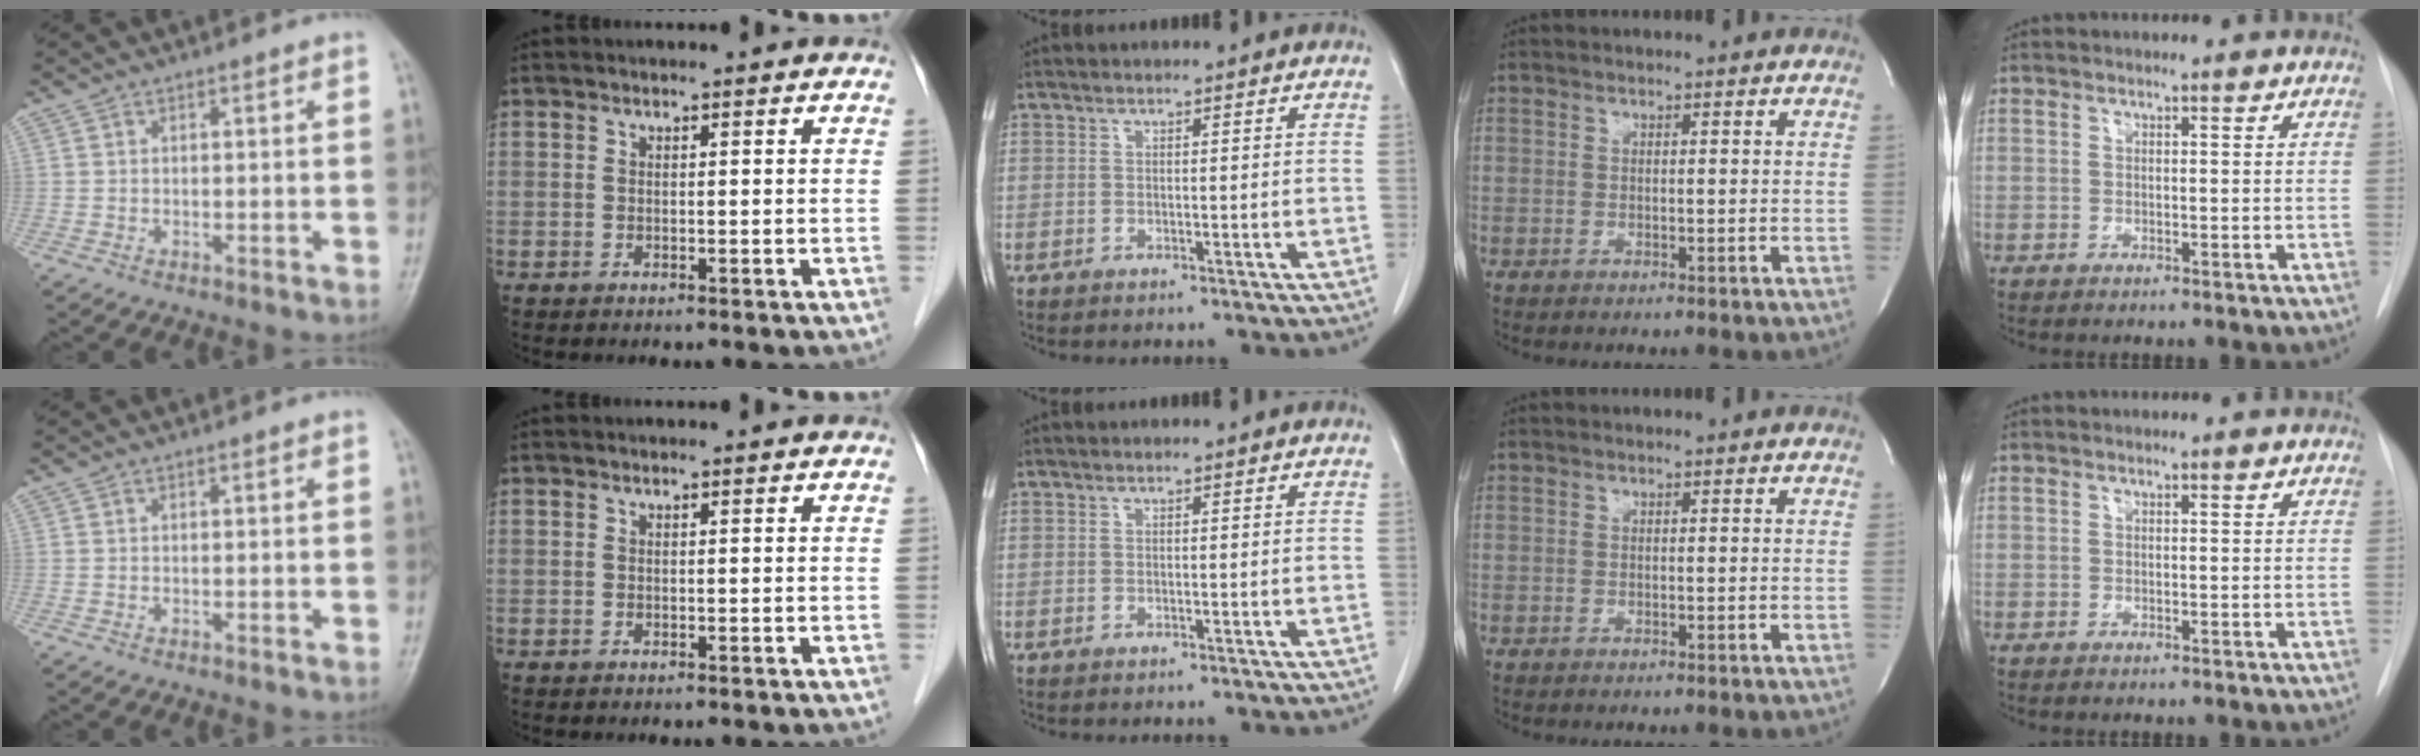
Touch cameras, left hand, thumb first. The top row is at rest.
{}